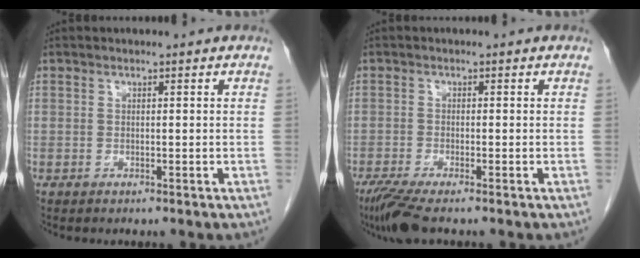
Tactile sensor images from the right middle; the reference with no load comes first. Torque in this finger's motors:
{"motor_torque": [0.82, -0.64, 0.04, 0.05]}